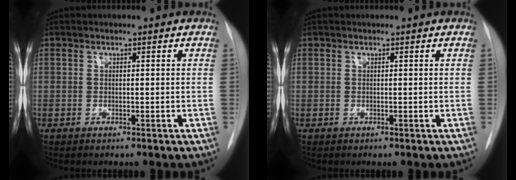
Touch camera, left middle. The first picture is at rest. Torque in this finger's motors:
{"motor_torque": [0.09, -0.10, -0.05, 0.01]}